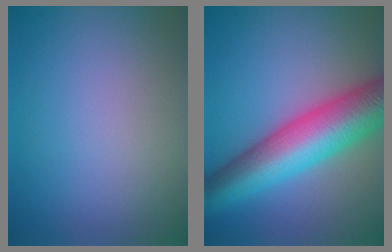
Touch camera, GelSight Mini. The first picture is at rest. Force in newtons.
{"total": 10.2, "press": 10.2, "slide": 0.2}